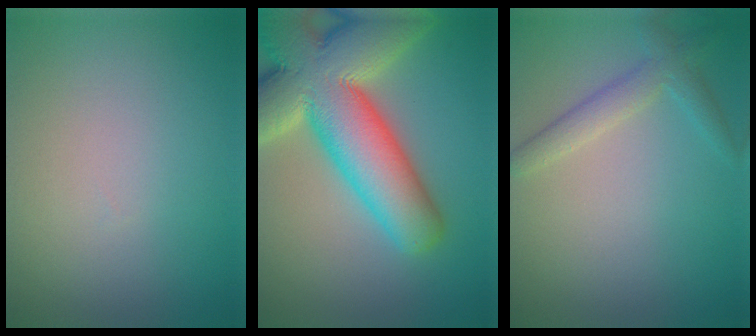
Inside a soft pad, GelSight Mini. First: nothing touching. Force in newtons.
{"total": 14.9, "press": 14.8, "slide": 1.1}
{"total": 2.5, "press": 2.5, "slide": 0.1}